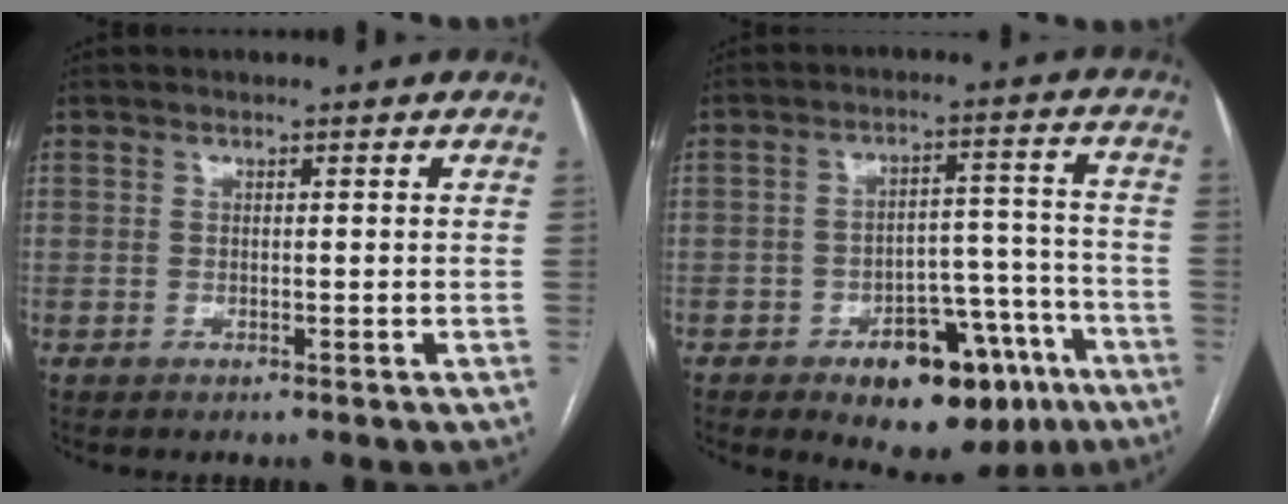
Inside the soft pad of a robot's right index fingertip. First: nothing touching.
{"total": 14.6, "force": [-8.8, 7.0, 9.3], "torque": [-0.097, 0.031, -0.118]}